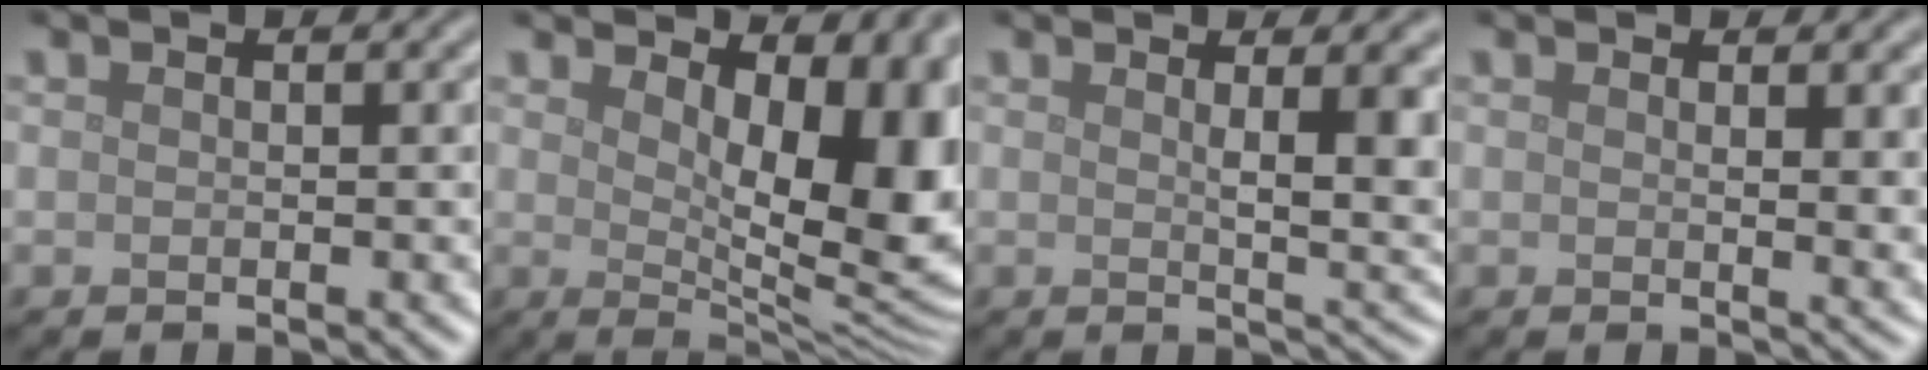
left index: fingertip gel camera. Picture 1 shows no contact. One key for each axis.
{"total": 10.8, "fx": 2.6, "fy": 4.8, "fz": 9.2, "tx": -0.111, "ty": -0.014, "tz": 0.048}
{"total": 5.9, "fx": 1.5, "fy": 1.8, "fz": 5.5, "tx": -0.063, "ty": -0.007, "tz": 0.028}
{"total": 3.2, "fx": 1.3, "fy": 1.1, "fz": 2.7, "tx": -0.028, "ty": -0.003, "tz": 0.019}